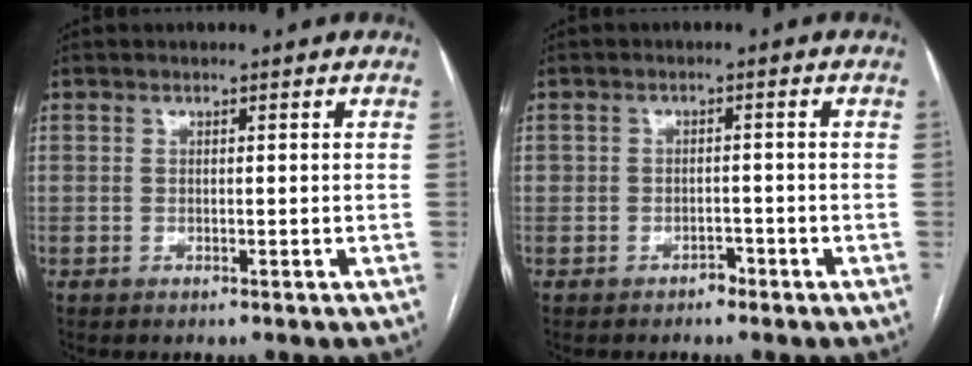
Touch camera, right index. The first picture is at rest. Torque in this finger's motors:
{"motor_torque": [-0.04, -0.06, -0.02, 0.00]}